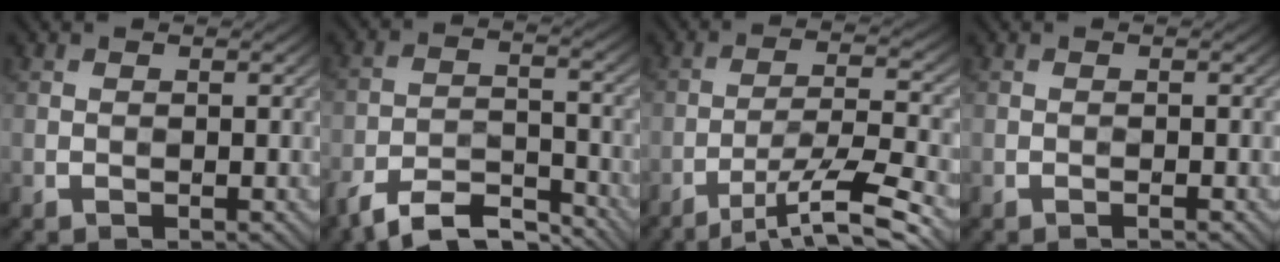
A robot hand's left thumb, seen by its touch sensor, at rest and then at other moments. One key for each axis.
{"total": 9.0, "fx": -7.5, "fy": 2.8, "fz": 4.1, "tx": -0.073, "ty": -0.001, "tz": -0.144}
{"total": 11.0, "fx": -7.6, "fy": 1.7, "fz": 7.8, "tx": -0.146, "ty": 0.007, "tz": -0.124}
{"total": 0.5, "fx": -0.4, "fy": 0.0, "fz": 0.3, "tx": -0.004, "ty": 0.001, "tz": -0.009}